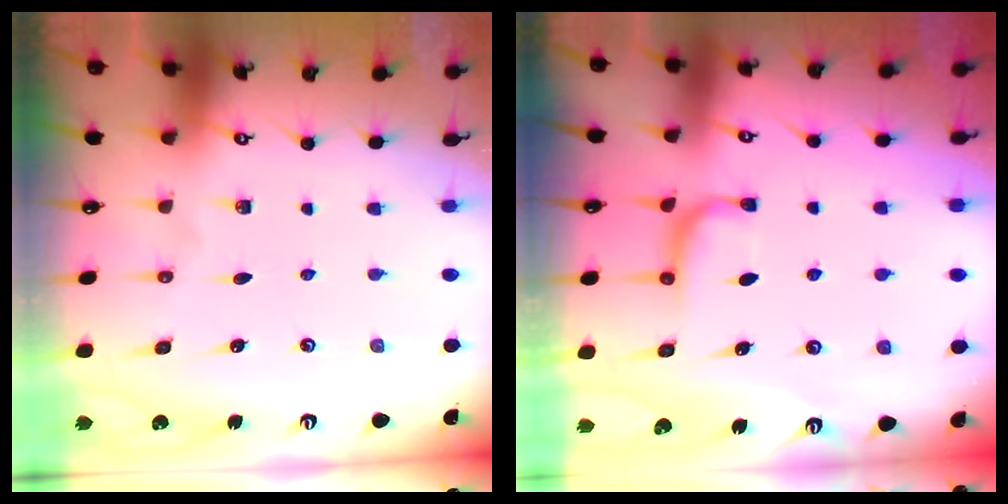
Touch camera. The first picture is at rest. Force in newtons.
{"total": 0.5, "press": 0.0, "slide": 0.5}